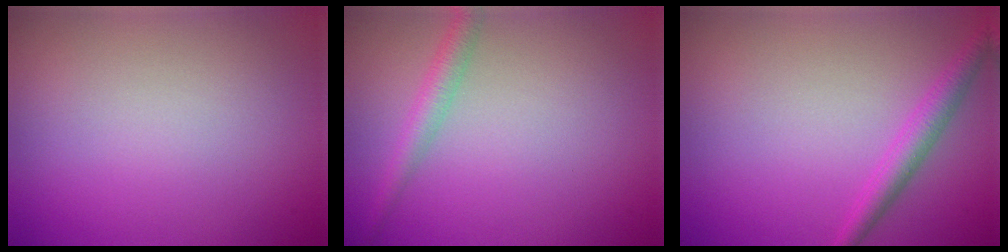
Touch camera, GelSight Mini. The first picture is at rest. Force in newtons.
{"total": 2.2, "press": 2.2, "slide": 0.1}
{"total": 2.3, "press": 2.3, "slide": 0.1}